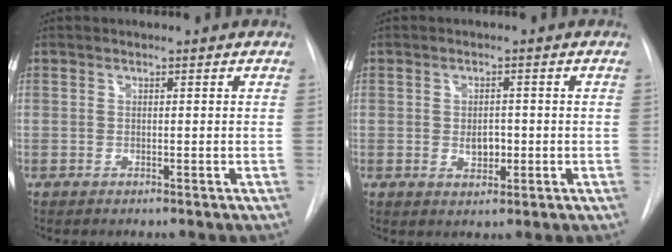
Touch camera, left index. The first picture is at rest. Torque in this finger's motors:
{"motor_torque": [0.10, 0.04, 0.04, 0.02]}